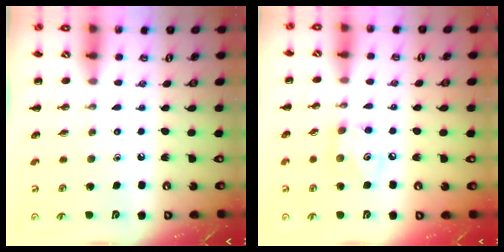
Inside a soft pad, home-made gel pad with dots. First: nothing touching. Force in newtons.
{"total": 5.1, "press": 5.0, "slide": 0.7}